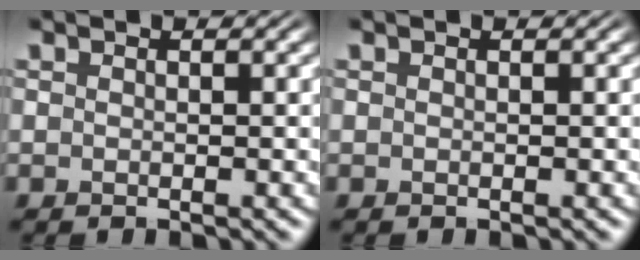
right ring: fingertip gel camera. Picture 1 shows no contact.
{"total": 0.0}